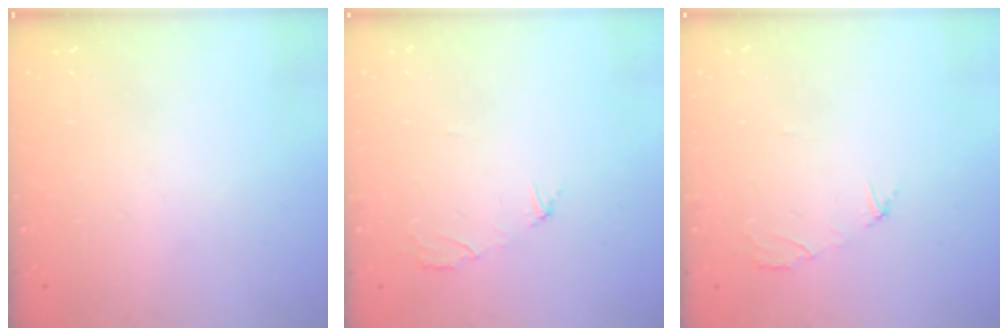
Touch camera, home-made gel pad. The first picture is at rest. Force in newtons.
{"total": 2.1, "press": 2.1, "slide": 0.1}
{"total": 2.1, "press": 2.1, "slide": 0.1}